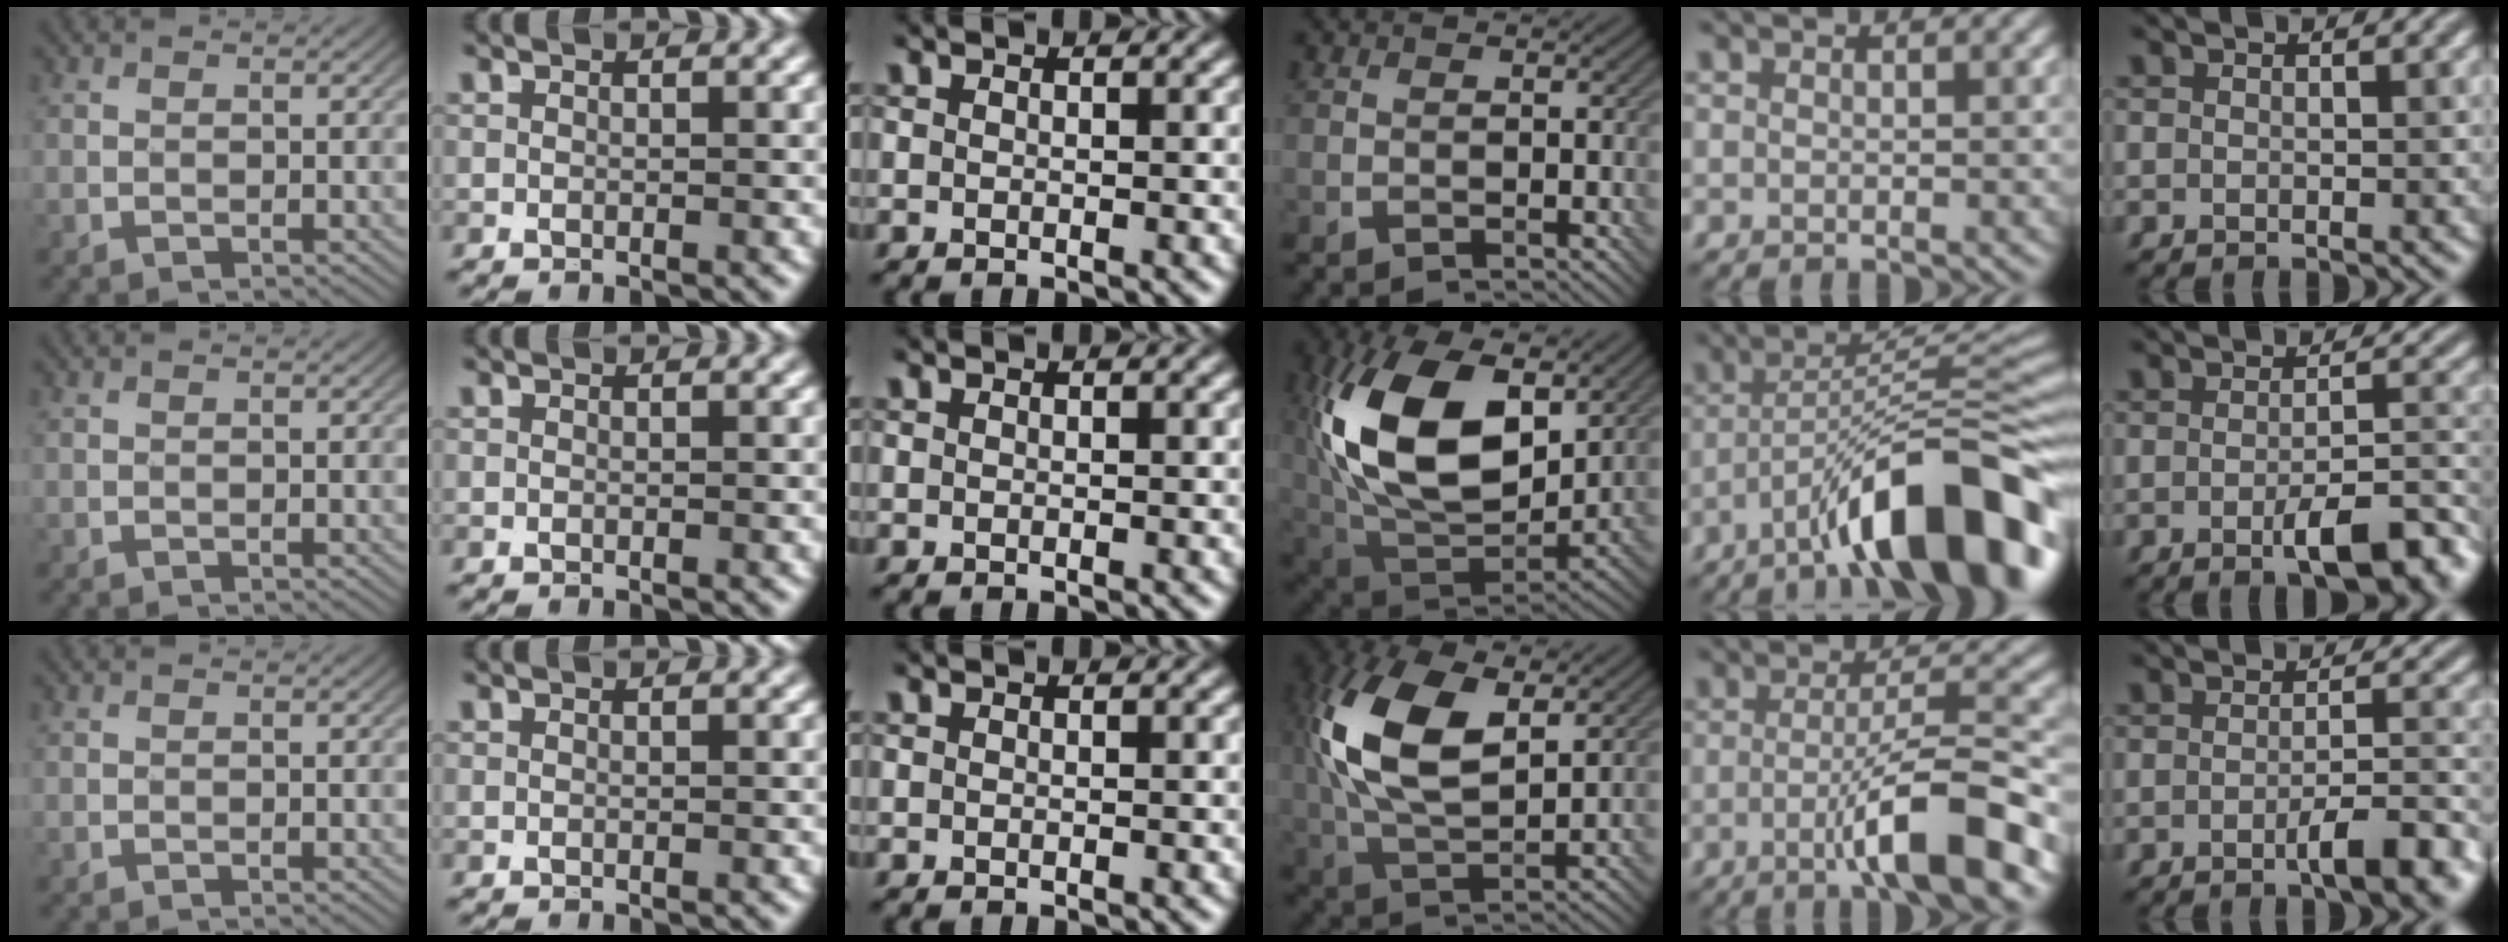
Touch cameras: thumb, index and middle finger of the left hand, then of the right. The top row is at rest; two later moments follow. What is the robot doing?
{"motion": "insert", "object": "bottle cap"}